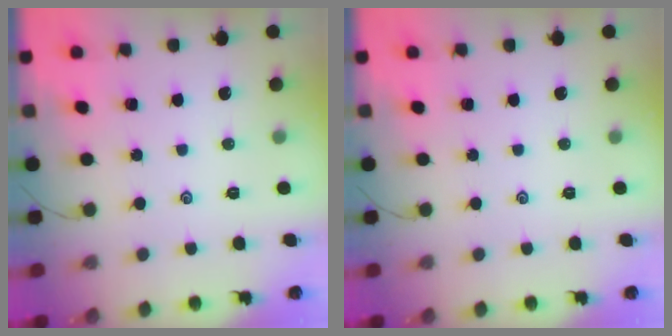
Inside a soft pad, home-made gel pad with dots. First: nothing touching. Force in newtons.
{"total": 0.0}